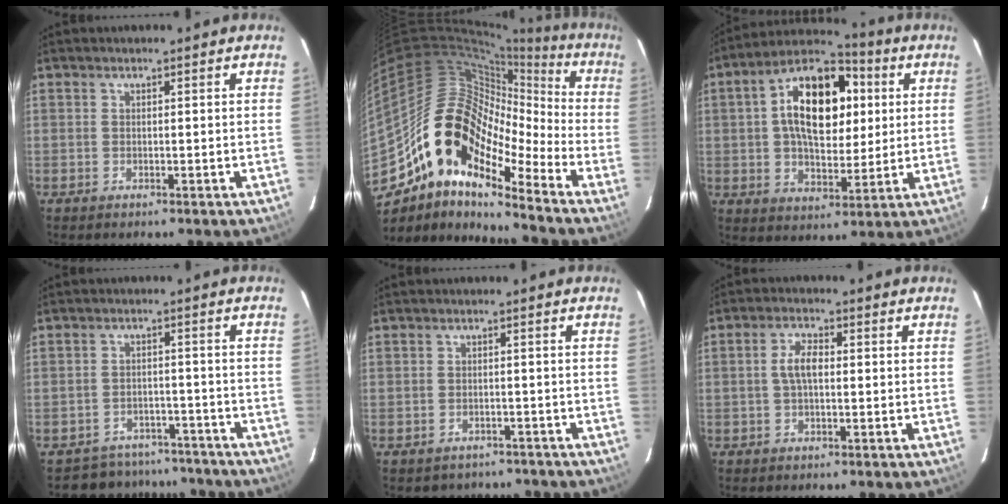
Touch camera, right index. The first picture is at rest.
{"total": 16.7, "force": [-10.7, 8.3, 9.8], "torque": [-0.155, 0.016, -0.217]}
{"total": 17.4, "force": [3.7, 9.9, 13.9], "torque": [-0.240, 0.038, 0.058]}
{"total": 10.0, "force": [-8.7, 4.8, 1.1], "torque": [-0.029, 0.024, -0.108]}
{"total": 5.9, "force": [-4.8, 3.3, 1.2], "torque": [-0.021, 0.010, -0.053]}
{"total": 4.0, "force": [0.0, 2.0, 3.5], "torque": [-0.070, 0.011, 0.000]}